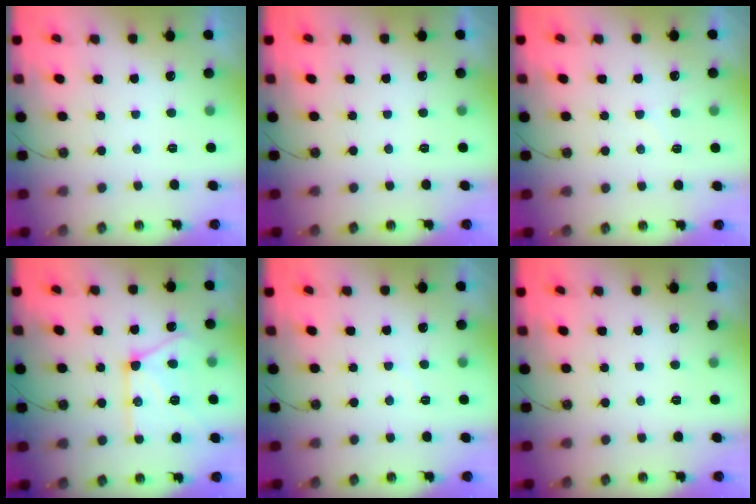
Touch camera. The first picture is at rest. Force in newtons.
{"total": 0.0}
{"total": 6.1, "press": 6.1, "slide": 0.7}
{"total": 16.7, "press": 16.6, "slide": 1.4}
{"total": 3.0, "press": 2.9, "slide": 0.4}
{"total": 0.0}